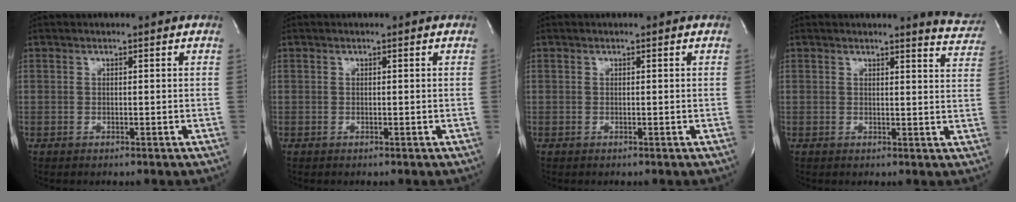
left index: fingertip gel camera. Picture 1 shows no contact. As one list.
[{"total": 0.0}, {"total": 0.0}, {"total": 5.8, "force": [5.8, 0.1, 0.6], "torque": [-0.001, -0.049, 0.035]}]